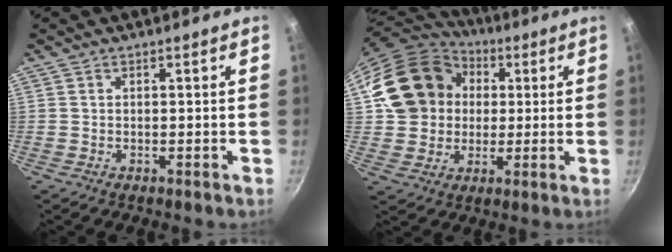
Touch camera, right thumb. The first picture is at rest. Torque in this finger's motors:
{"motor_torque": [-0.67, 1.30, 1.38, -0.04, 0.26]}